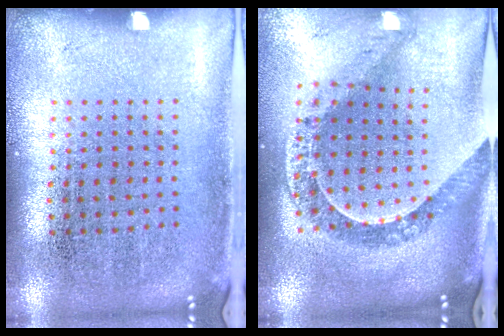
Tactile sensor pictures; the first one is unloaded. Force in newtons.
{"total": 1.1, "press": 1.1, "slide": 0.3}